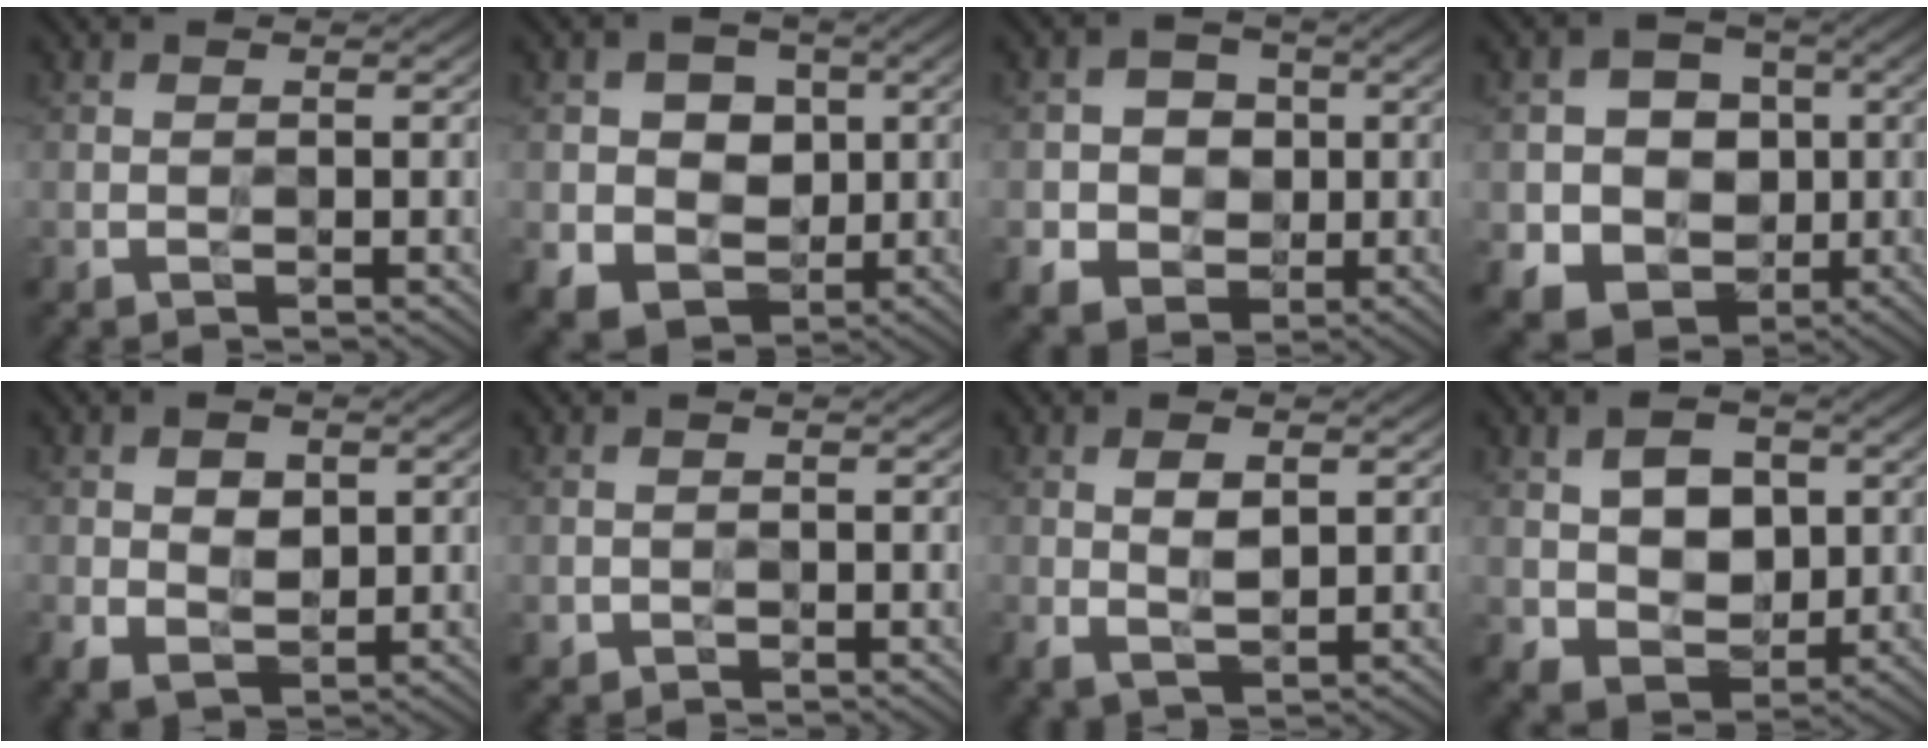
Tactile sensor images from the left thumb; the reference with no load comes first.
{"total": 7.8, "force": [-0.1, 6.8, 3.9], "torque": [-0.077, -0.004, -0.011]}
{"total": 6.3, "force": [-0.2, 5.9, 2.3], "torque": [-0.058, 0.006, -0.017]}
{"total": 10.3, "force": [-1.1, 9.2, 4.6], "torque": [-0.099, -0.013, -0.039]}
{"total": 4.5, "force": [0.4, 3.3, 3.1], "torque": [-0.056, -0.005, 0.010]}
{"total": 0.7, "force": [-0.3, 0.7, 0.1], "torque": [-0.001, -0.006, -0.006]}
{"total": 3.5, "force": [0.9, 1.8, 2.9], "torque": [-0.062, -0.005, 0.022]}
{"total": 7.3, "force": [0.8, 5.3, 4.9], "torque": [-0.100, -0.003, 0.016]}